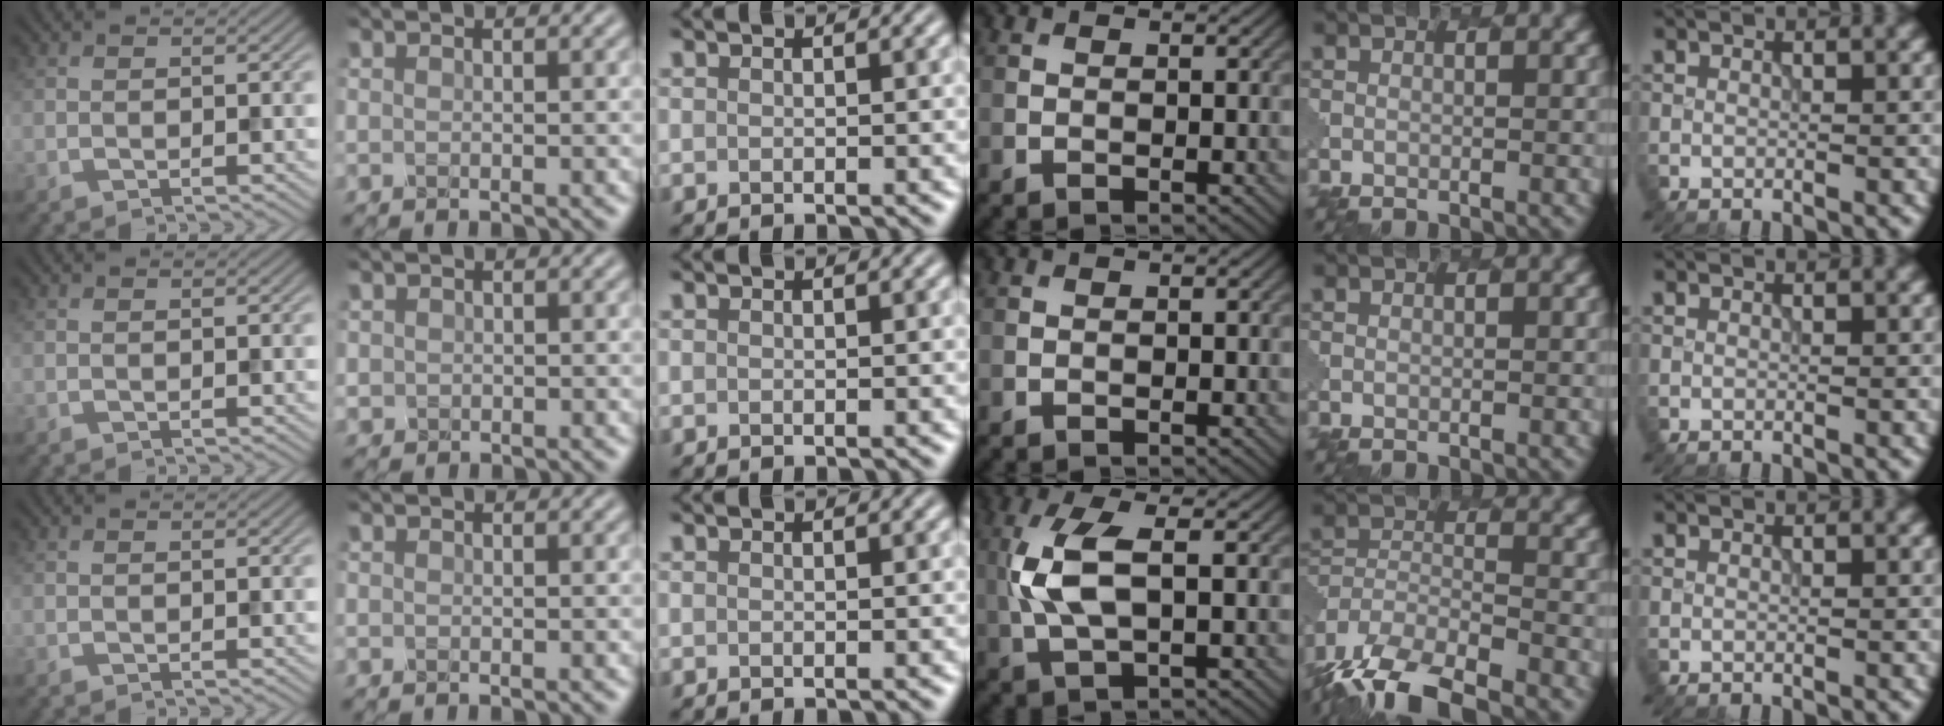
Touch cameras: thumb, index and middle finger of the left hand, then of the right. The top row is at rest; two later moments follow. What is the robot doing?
{"motion": "extract", "object": "pen bag"}